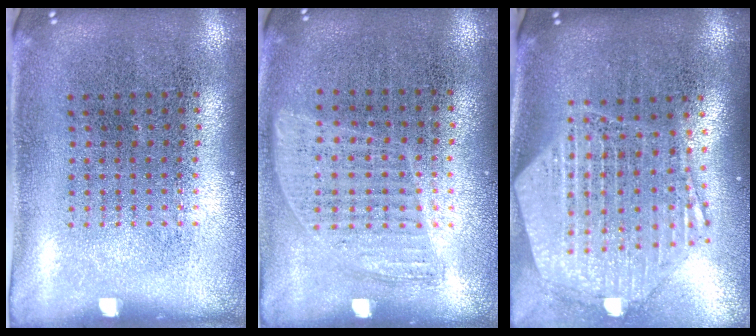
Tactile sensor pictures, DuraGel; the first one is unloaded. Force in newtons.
{"total": 0.9, "press": 0.8, "slide": 0.4}
{"total": 2.9, "press": 2.3, "slide": 1.7}